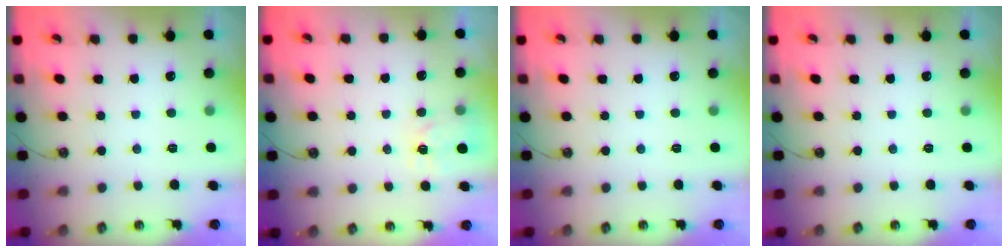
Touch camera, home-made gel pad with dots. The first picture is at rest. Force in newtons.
{"total": 4.8, "press": 4.8, "slide": 0.6}
{"total": 0.0}
{"total": 0.0}